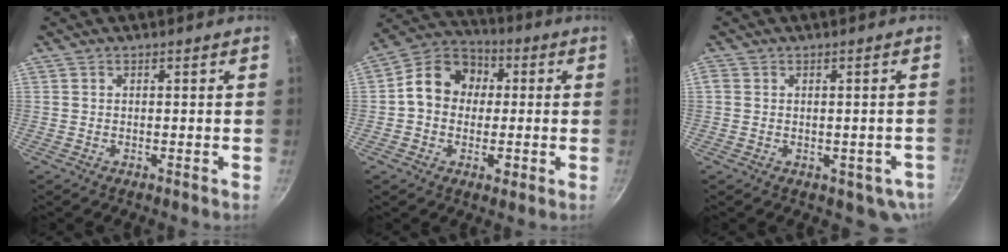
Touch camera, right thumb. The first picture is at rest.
{"total": 12.8, "force": [0.6, 10.6, 7.1], "torque": [-0.082, 0.023, -0.005]}
{"total": 5.9, "force": [-1.1, 4.6, 3.6], "torque": [-0.031, 0.015, 0.000]}